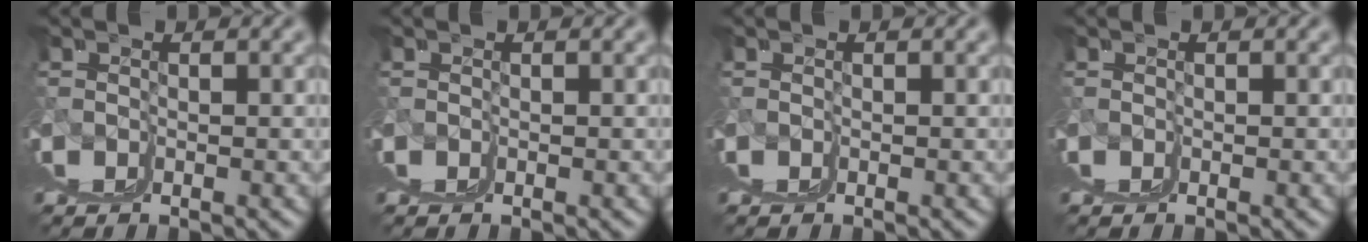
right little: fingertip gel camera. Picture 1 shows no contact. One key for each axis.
{"total": 0.0}
{"total": 0.0}
{"total": 0.0}